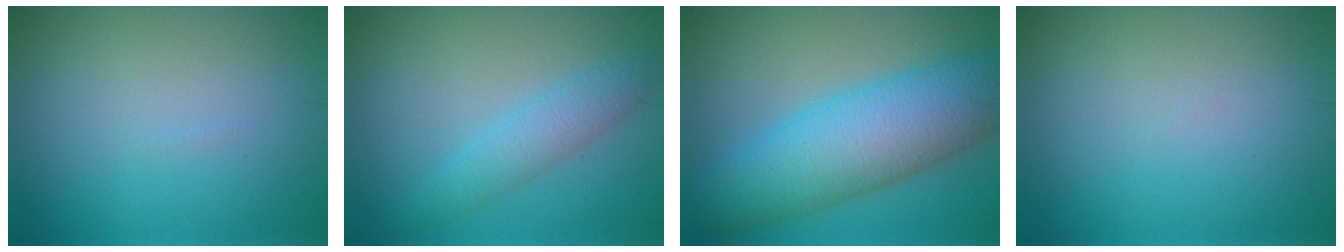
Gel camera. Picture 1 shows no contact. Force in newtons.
{"total": 2.9, "press": 2.9, "slide": 0.1}
{"total": 10.1, "press": 10.1, "slide": 0.1}
{"total": 0.0}